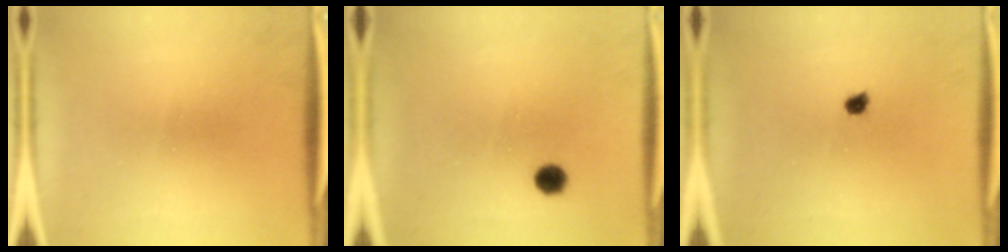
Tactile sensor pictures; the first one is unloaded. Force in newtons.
{"total": 2.5}
{"total": 1.4}